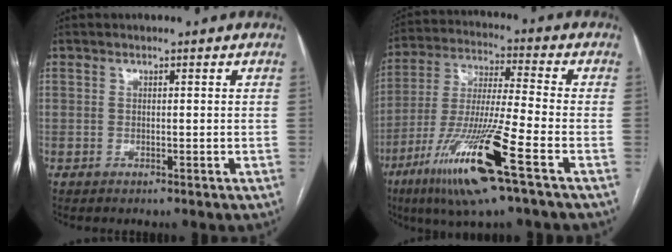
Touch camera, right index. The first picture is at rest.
{"total": 17.0, "force": [-8.4, 0.1, 14.8], "torque": [-0.314, -0.037, -0.158]}